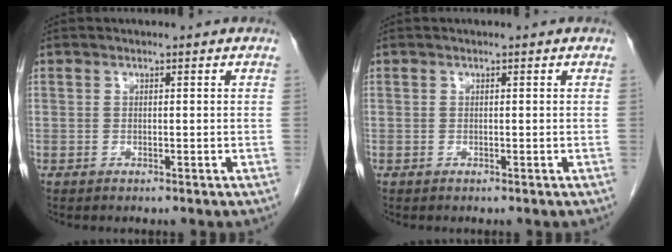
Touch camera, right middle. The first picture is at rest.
{"total": 0.0}